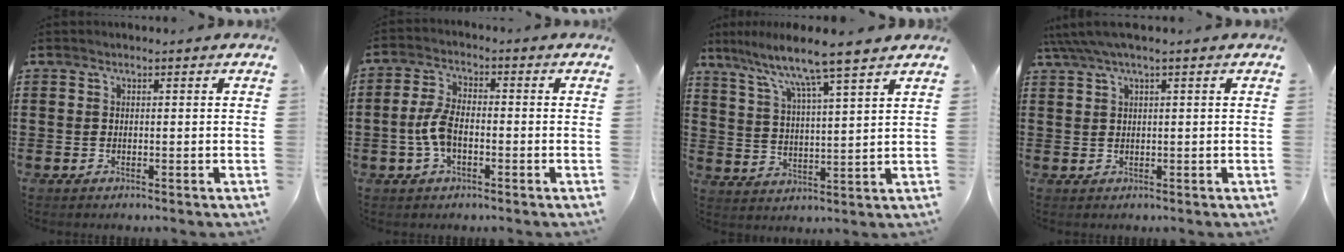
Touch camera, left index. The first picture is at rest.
{"total": 5.7, "force": [-1.3, 2.8, 4.8], "torque": [-0.119, -0.002, -0.033]}
{"total": 7.9, "force": [6.7, -0.8, 4.1], "torque": [-0.104, -0.043, 0.110]}
{"total": 2.3, "force": [1.1, 0.1, 2.0], "torque": [-0.047, -0.003, 0.018]}